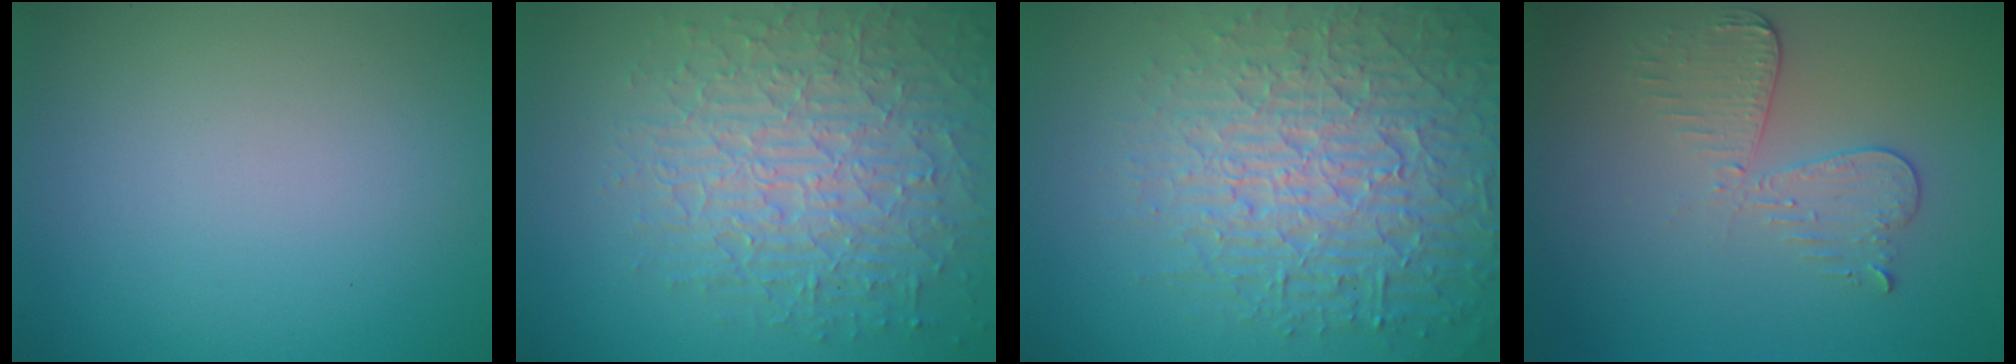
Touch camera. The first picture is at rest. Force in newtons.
{"total": 7.7, "press": 5.6, "slide": 5.3}
{"total": 7.1, "press": 6.8, "slide": 1.8}
{"total": 3.0, "press": 2.7, "slide": 1.2}